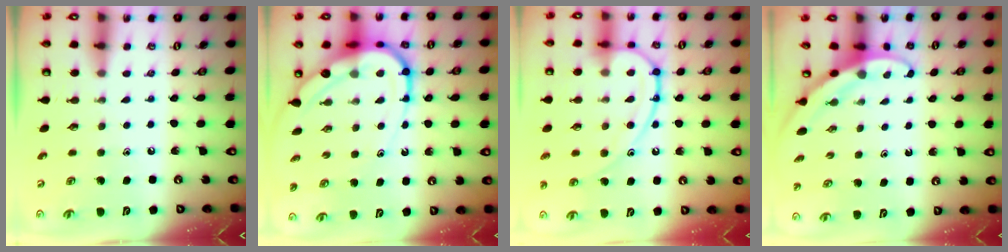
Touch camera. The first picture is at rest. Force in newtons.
{"total": 15.7, "press": 15.6, "slide": 1.5}
{"total": 14.0, "press": 13.9, "slide": 1.5}
{"total": 3.3, "press": 3.3, "slide": 0.1}